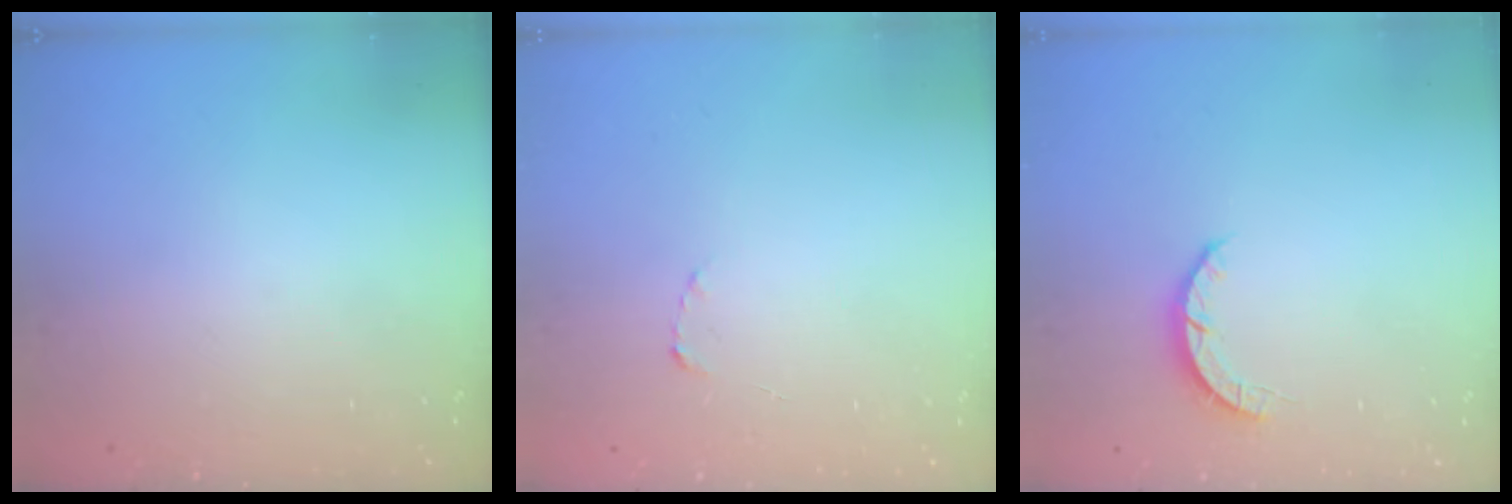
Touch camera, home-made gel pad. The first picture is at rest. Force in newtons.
{"total": 1.8, "press": 1.7, "slide": 0.3}
{"total": 2.7, "press": 2.7, "slide": 0.4}